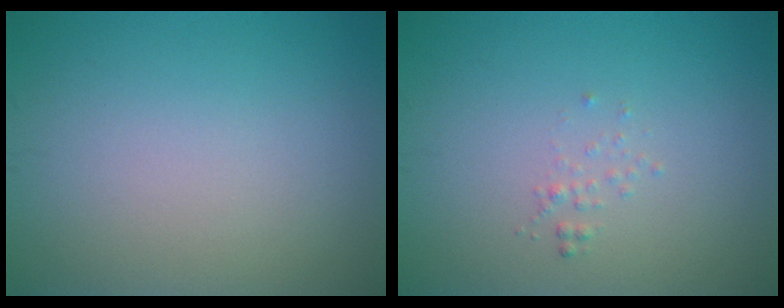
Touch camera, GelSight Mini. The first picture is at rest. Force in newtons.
{"total": 0.6, "press": 0.6, "slide": 0.1}